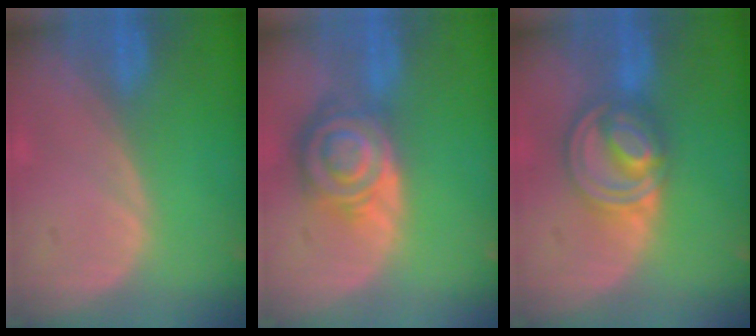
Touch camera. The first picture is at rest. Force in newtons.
{"total": 8.6, "press": 7.5, "slide": 4.3}
{"total": 8.0, "press": 6.8, "slide": 4.1}